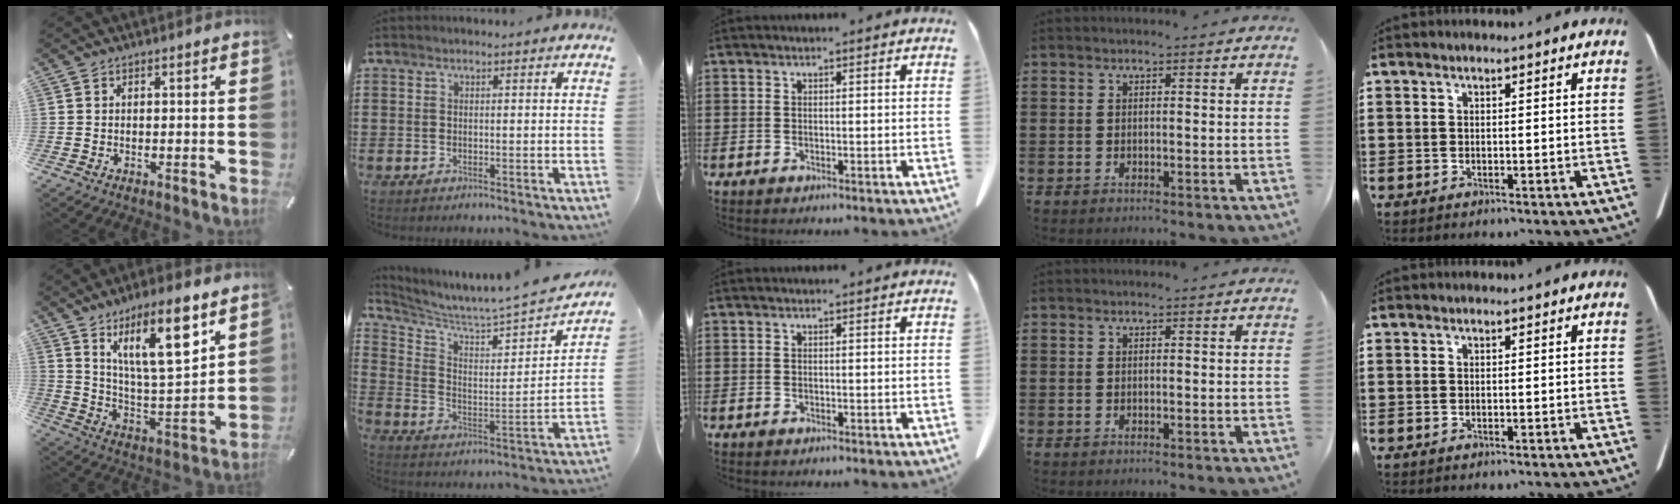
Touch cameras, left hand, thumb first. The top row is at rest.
{"thumb": {"total": 17.3, "force": [10.2, 5.2, 12.9], "torque": [-0.211, -0.050, 0.164]}, "index": {"total": 3.5, "force": [3.3, -0.3, 1.2], "torque": [-0.047, -0.051, 0.044]}}